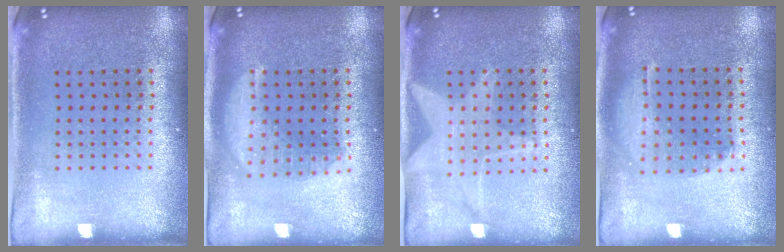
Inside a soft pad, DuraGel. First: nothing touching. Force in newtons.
{"total": 1.8, "press": 1.8, "slide": 0.2}
{"total": 1.5, "press": 1.5, "slide": 0.3}
{"total": 1.4, "press": 1.4, "slide": 0.4}